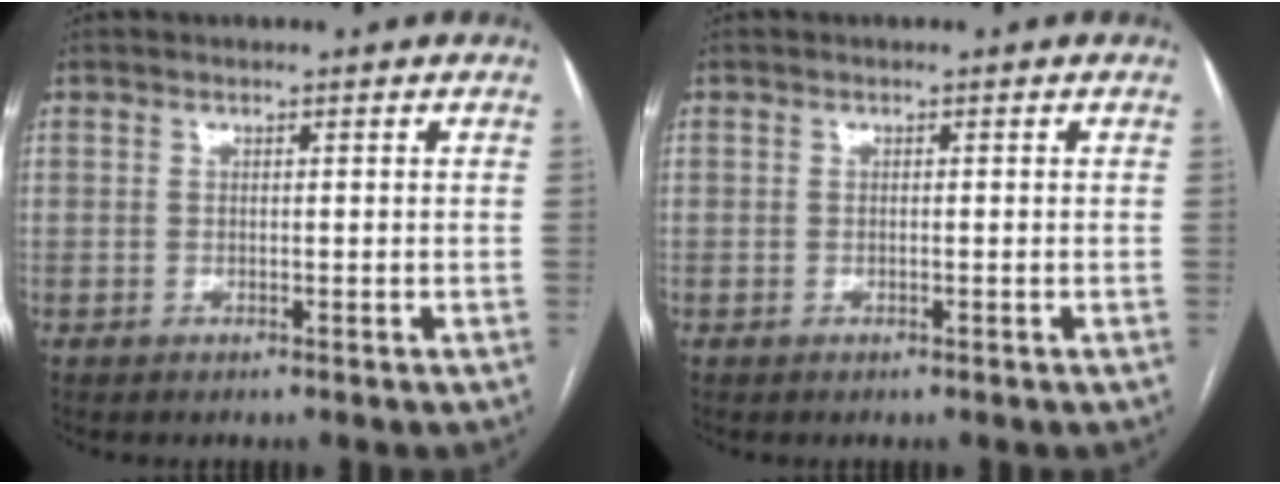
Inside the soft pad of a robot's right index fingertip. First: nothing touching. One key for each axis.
{"total": 0.0}